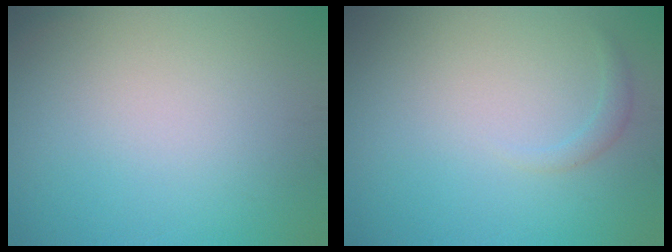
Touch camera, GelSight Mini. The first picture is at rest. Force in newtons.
{"total": 1.0, "press": 1.0, "slide": 0.1}